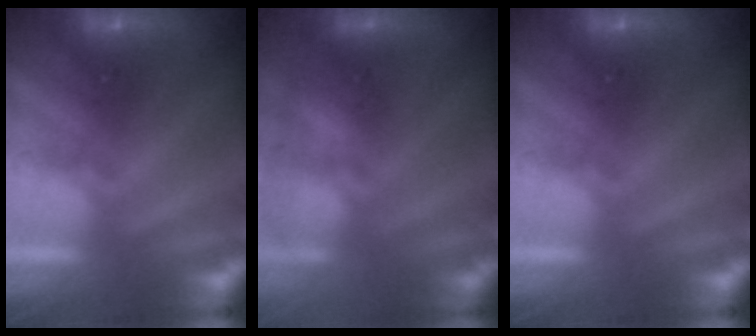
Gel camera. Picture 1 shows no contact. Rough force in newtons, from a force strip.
{"total": 4.6}
{"total": 0.0}